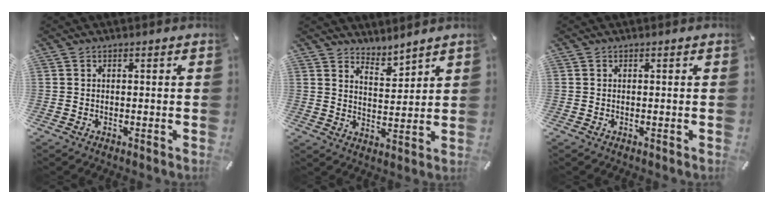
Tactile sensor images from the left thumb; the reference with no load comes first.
{"total": 5.0, "force": [4.8, 1.4, -0.3], "torque": [0.005, -0.038, 0.088]}
{"total": 0.0}